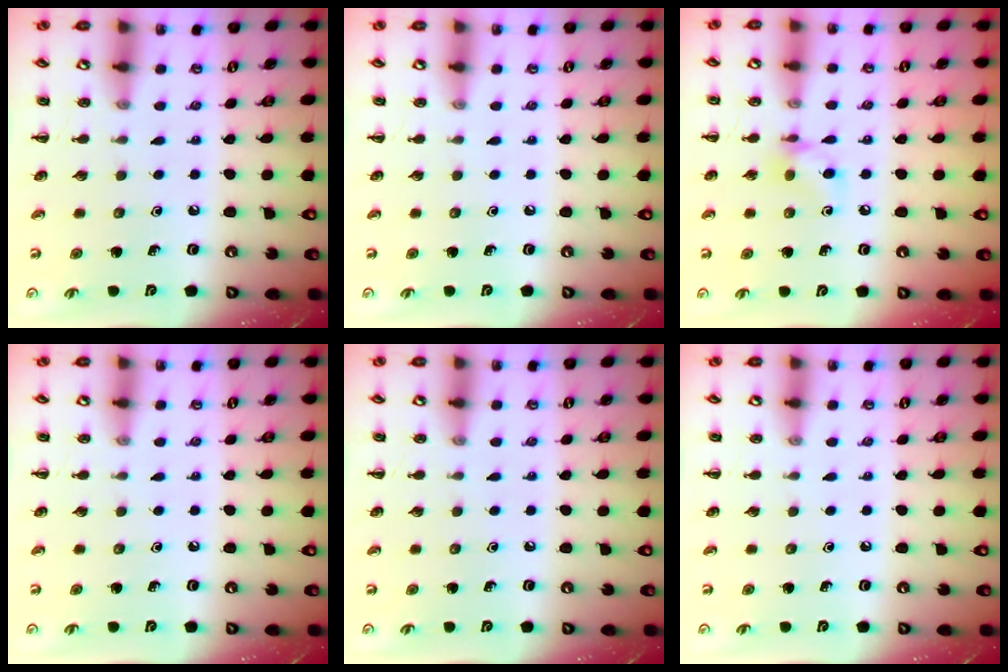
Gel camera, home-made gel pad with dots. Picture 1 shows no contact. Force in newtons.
{"total": 0.0}
{"total": 6.5, "press": 6.5, "slide": 0.6}
{"total": 0.0}
{"total": 0.0}
{"total": 0.0}